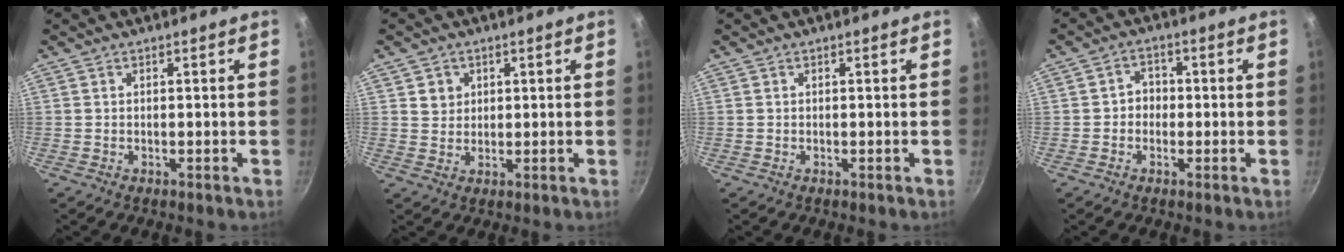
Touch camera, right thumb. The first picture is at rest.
{"total": 3.2, "force": [1.2, 2.9, 0.8], "torque": [0.006, 0.004, 0.021]}
{"total": 0.0}
{"total": 3.4, "force": [-0.6, 3.0, 1.5], "torque": [0.002, 0.010, -0.014]}